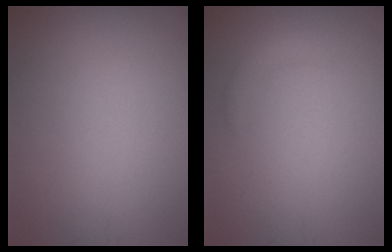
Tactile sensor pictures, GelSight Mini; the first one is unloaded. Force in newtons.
{"total": 1.0, "press": 1.0, "slide": 0.1}